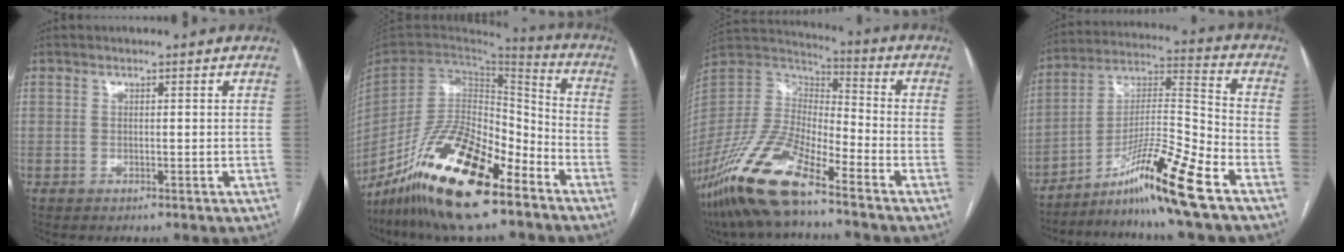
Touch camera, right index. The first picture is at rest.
{"total": 20.5, "force": [-13.5, 5.6, 14.4], "torque": [-0.284, -0.009, -0.247]}
{"total": 16.8, "force": [-11.5, 3.6, 11.7], "torque": [-0.246, -0.012, -0.219]}
{"total": 14.5, "force": [-9.5, -1.3, 10.9], "torque": [-0.204, -0.004, -0.165]}